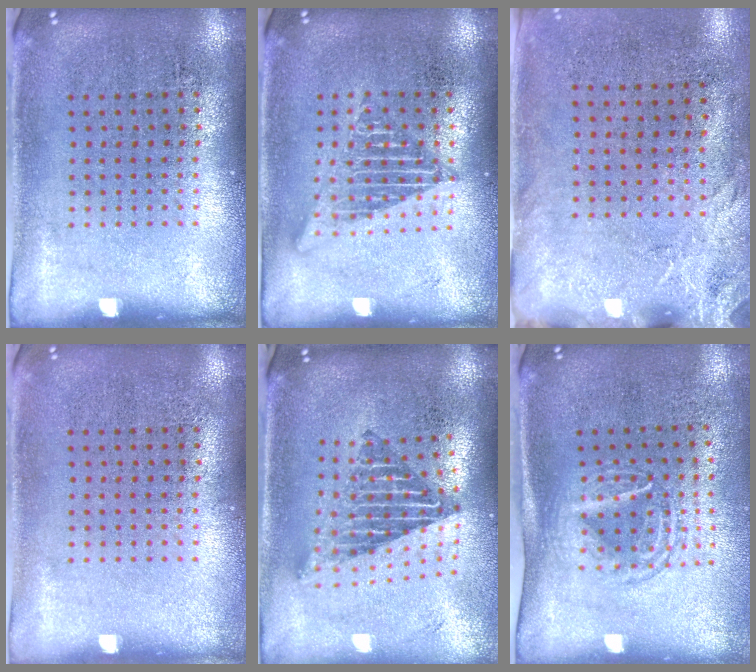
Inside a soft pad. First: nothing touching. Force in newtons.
{"total": 1.7, "press": 1.7, "slide": 0.2}
{"total": 2.6, "press": 2.0, "slide": 1.6}
{"total": 0.0}
{"total": 2.2, "press": 1.6, "slide": 1.4}
{"total": 1.6, "press": 1.3, "slide": 1.0}